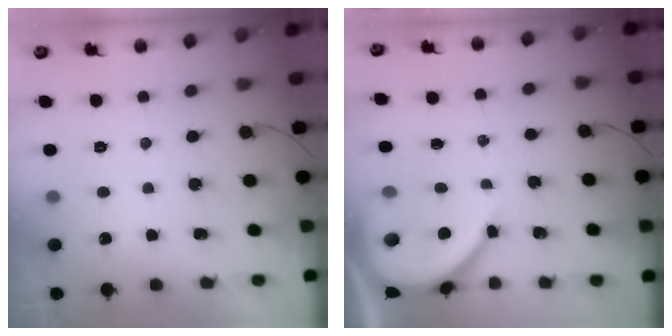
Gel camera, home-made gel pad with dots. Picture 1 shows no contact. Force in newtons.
{"total": 8.7, "press": 8.6, "slide": 1.3}